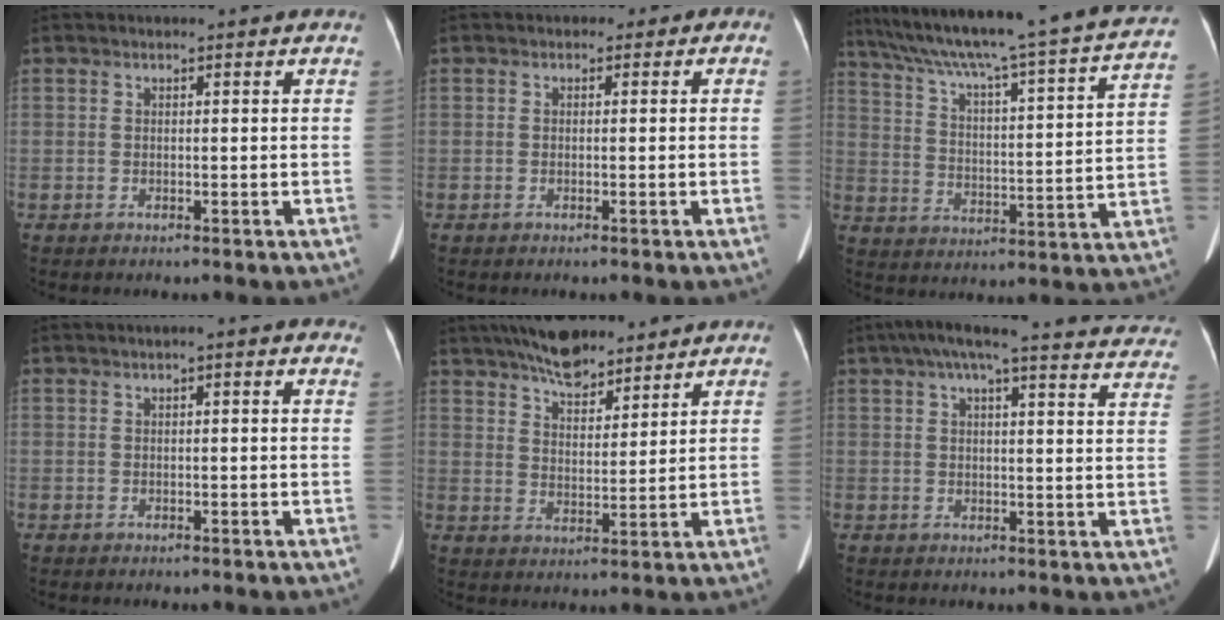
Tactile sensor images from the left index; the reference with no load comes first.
{"total": 1.1, "force": [-0.4, 1.0, 0.1], "torque": [0.006, 0.009, -0.013]}
{"total": 29.5, "force": [25.6, 0.7, 14.7], "torque": [-0.240, -0.036, 0.344]}
{"total": 2.4, "force": [1.2, 0.6, 2.0], "torque": [-0.022, 0.021, 0.013]}
{"total": 9.6, "force": [7.9, 2.9, 4.6], "torque": [-0.077, 0.014, 0.140]}
{"total": 29.3, "force": [26.0, 4.0, 13.0], "torque": [-0.198, -0.024, 0.306]}